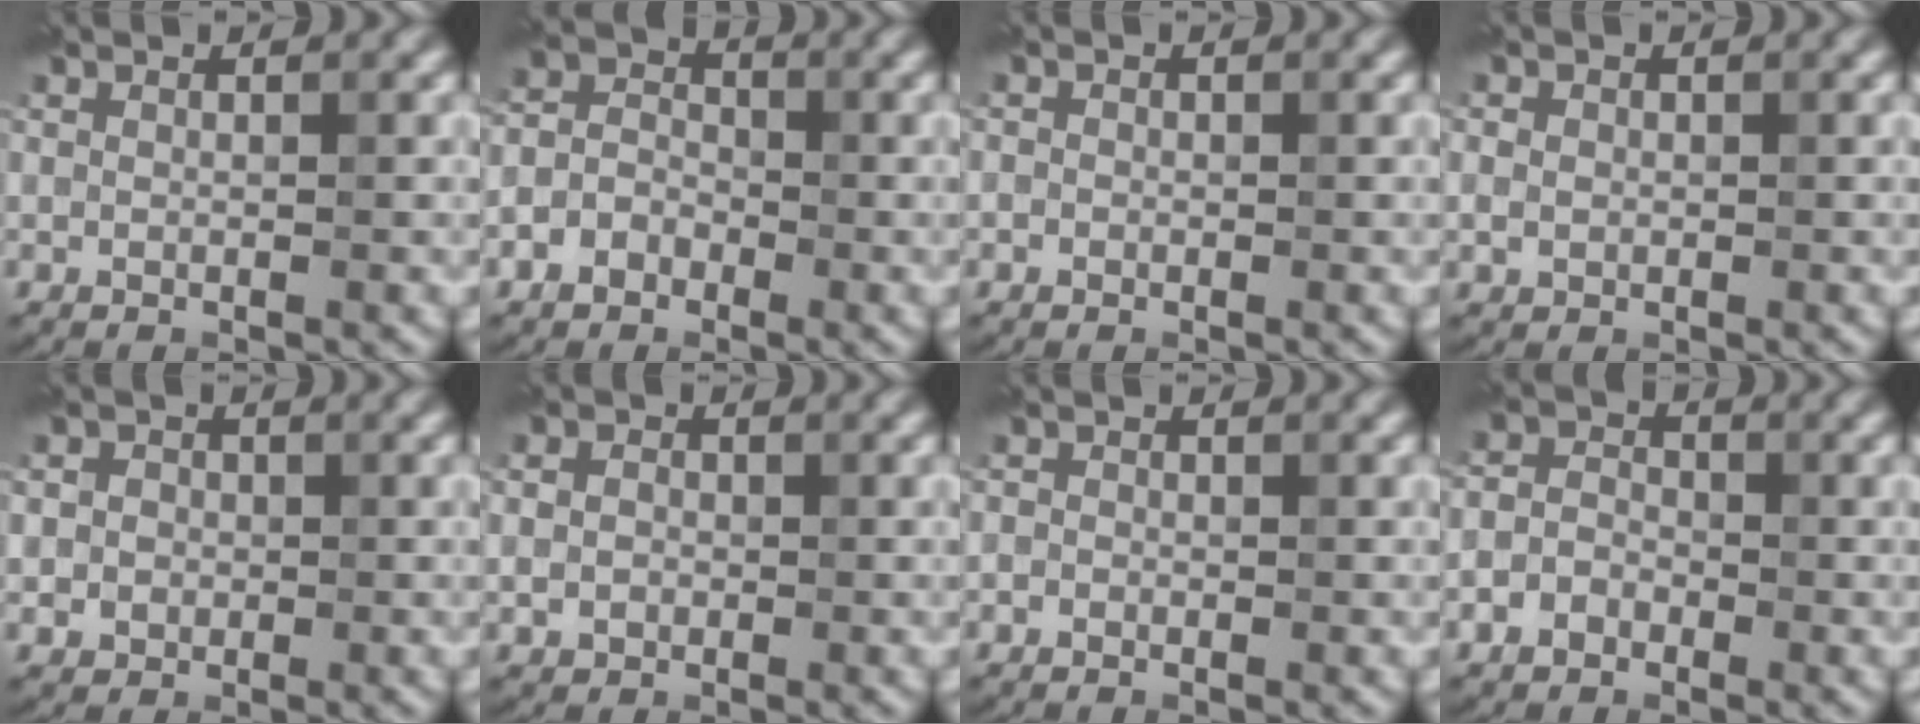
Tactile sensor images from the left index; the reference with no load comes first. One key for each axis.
{"total": 3.2, "fx": -1.4, "fy": 2.5, "fz": 1.5, "tx": -0.021, "ty": 0.005, "tz": -0.036}
{"total": 0.7, "fx": -0.2, "fy": 0.6, "fz": 0.2, "tx": 0.000, "ty": -0.006, "tz": -0.005}
{"total": 1.4, "fx": 0.0, "fy": 1.3, "fz": 0.6, "tx": -0.009, "ty": -0.003, "tz": -0.003}
{"total": 2.7, "fx": 0.4, "fy": 2.5, "fz": 0.9, "tx": 0.006, "ty": 0.009, "tz": -0.013}
{"total": 2.0, "fx": -0.2, "fy": 1.8, "fz": 0.9, "tx": -0.009, "ty": -0.001, "tz": -0.010}
{"total": 1.0, "fx": -0.2, "fy": 0.9, "fz": 0.4, "tx": 0.002, "ty": -0.003, "tz": -0.011}
{"total": 2.9, "fx": -1.3, "fy": 2.2, "fz": 1.3, "tx": -0.016, "ty": 0.004, "tz": -0.033}